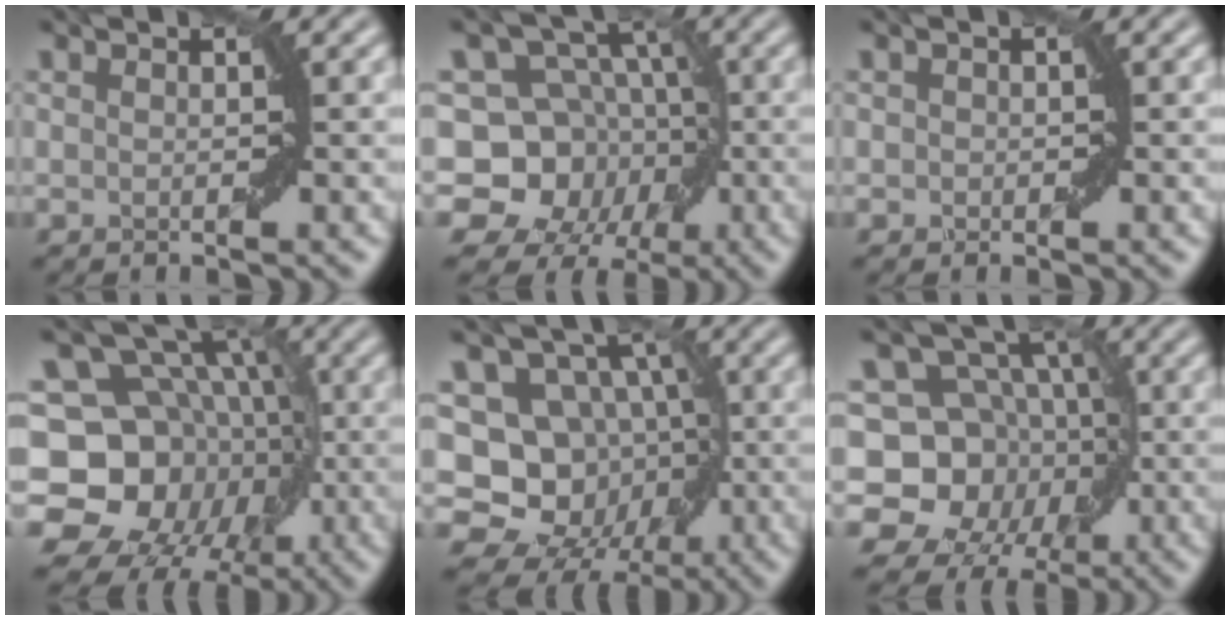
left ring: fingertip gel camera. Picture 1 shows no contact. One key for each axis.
{"total": 11.7, "fx": -2.7, "fy": 10.2, "fz": 5.0, "tx": -0.075, "ty": 0.028, "tz": -0.081}
{"total": 0.5, "fx": 0.0, "fy": 0.5, "fz": 0.1, "tx": 0.002, "ty": 0.000, "tz": -0.002}
{"total": 18.1, "fx": -3.7, "fy": 15.4, "fz": 8.6, "tx": -0.149, "ty": 0.007, "tz": -0.086}
{"total": 14.6, "fx": -2.0, "fy": 12.8, "fz": 6.8, "tx": -0.098, "ty": 0.014, "tz": -0.050}
{"total": 12.8, "fx": -2.0, "fy": 11.2, "fz": 5.9, "tx": -0.093, "ty": 0.030, "tz": -0.073}